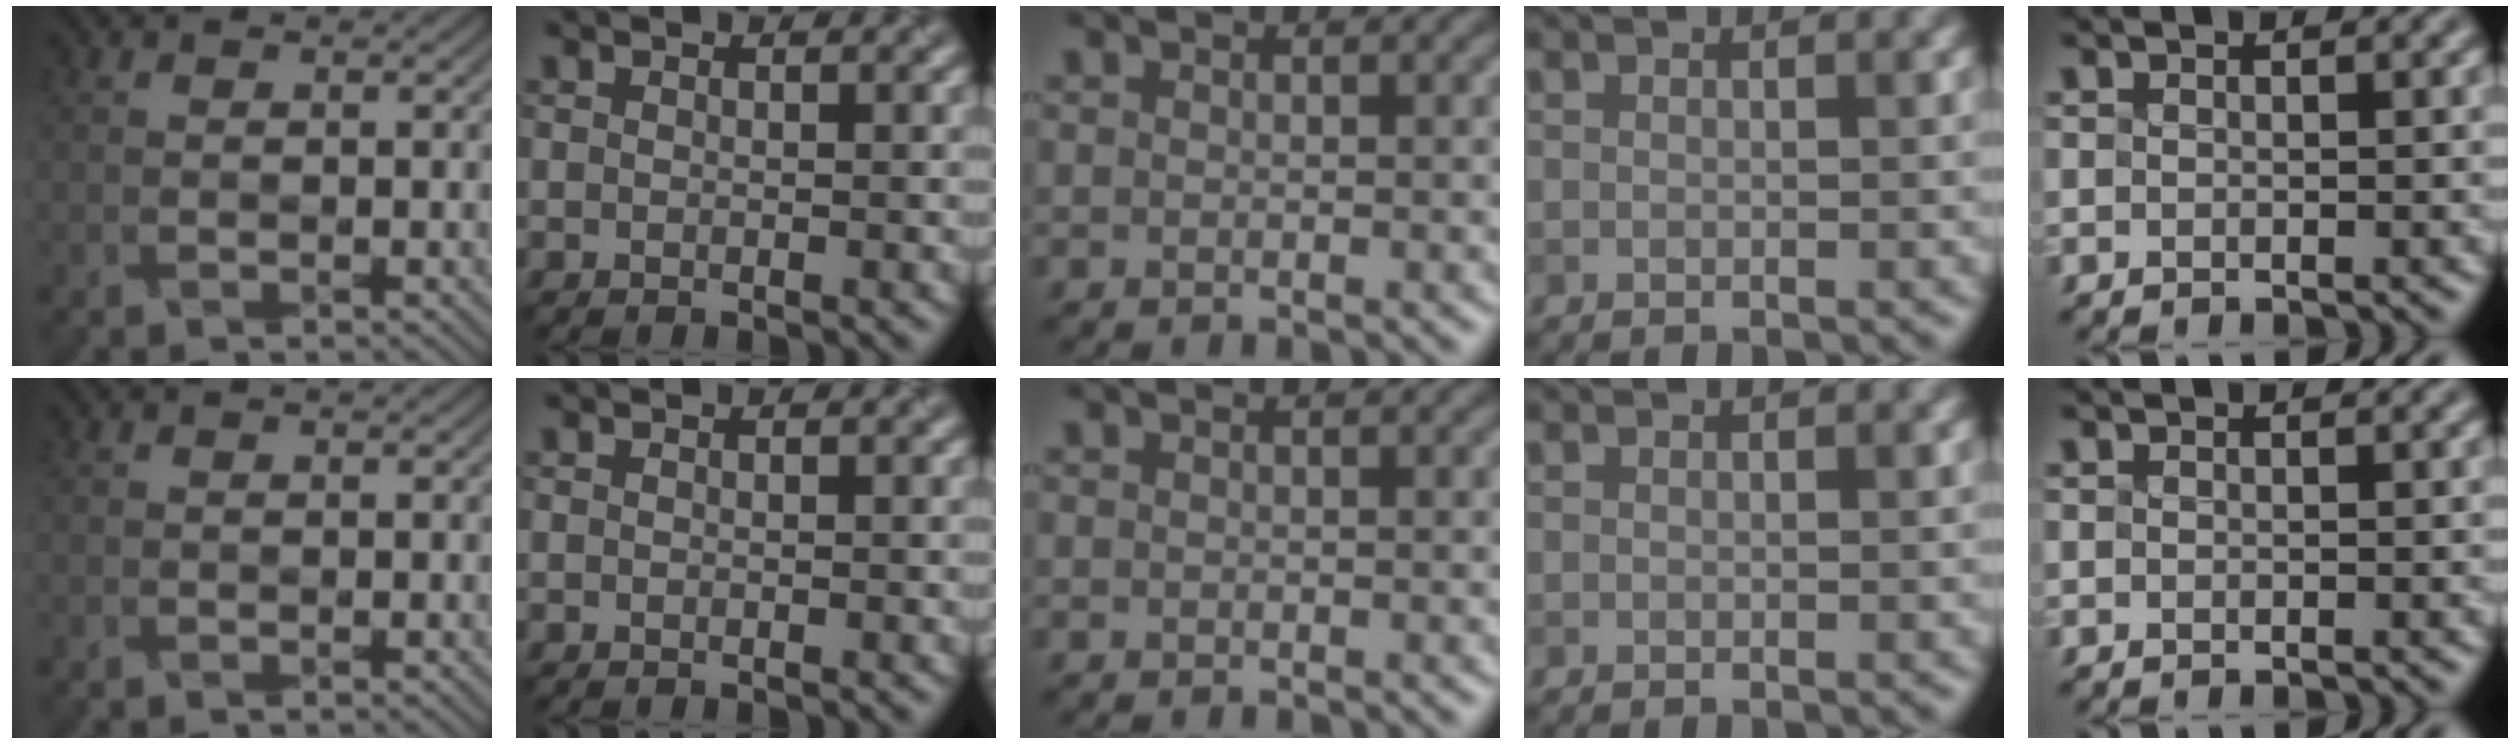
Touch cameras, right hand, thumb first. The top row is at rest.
{}